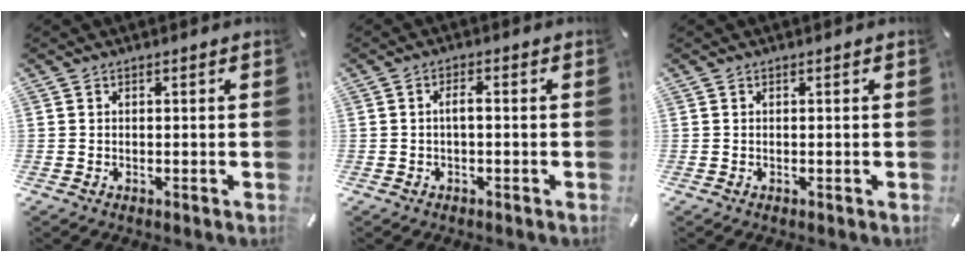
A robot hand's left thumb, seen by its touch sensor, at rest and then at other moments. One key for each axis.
{"total": 2.6, "fx": -0.3, "fy": 0.8, "fz": 2.4, "tx": -0.044, "ty": 0.007, "tz": -0.008}
{"total": 0.0}